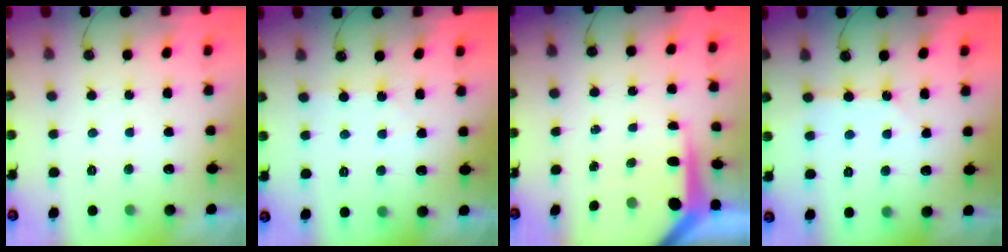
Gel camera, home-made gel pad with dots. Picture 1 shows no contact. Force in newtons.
{"total": 1.5, "press": 1.4, "slide": 0.3}
{"total": 6.2, "press": 6.2, "slide": 0.5}
{"total": 3.8, "press": 3.8, "slide": 0.3}